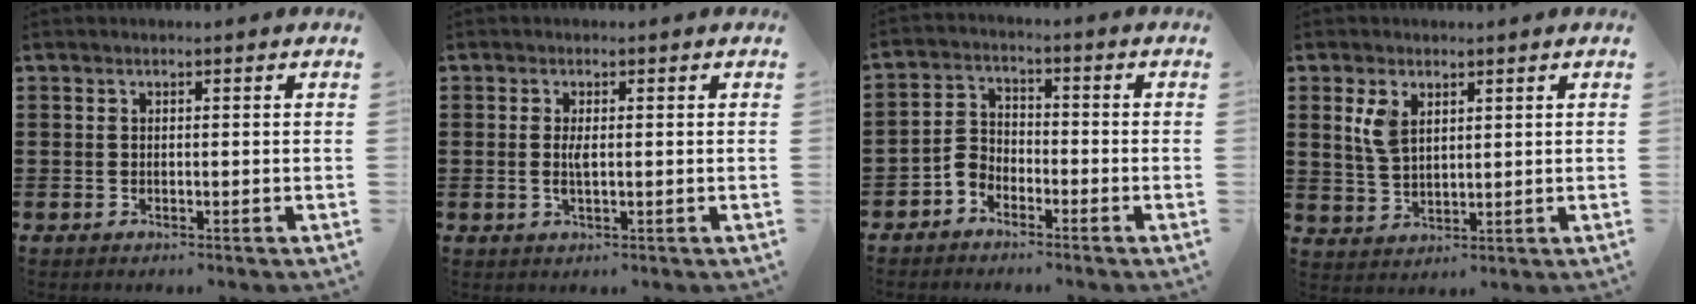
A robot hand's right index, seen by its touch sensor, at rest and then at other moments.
{"total": 2.0, "force": [0.1, 0.3, 1.9], "torque": [-0.045, -0.007, -0.001]}
{"total": 3.4, "force": [-2.6, 2.0, 0.7], "torque": [-0.029, 0.008, -0.056]}
{"total": 4.3, "force": [2.0, 2.4, 2.9], "torque": [-0.066, 0.007, 0.036]}